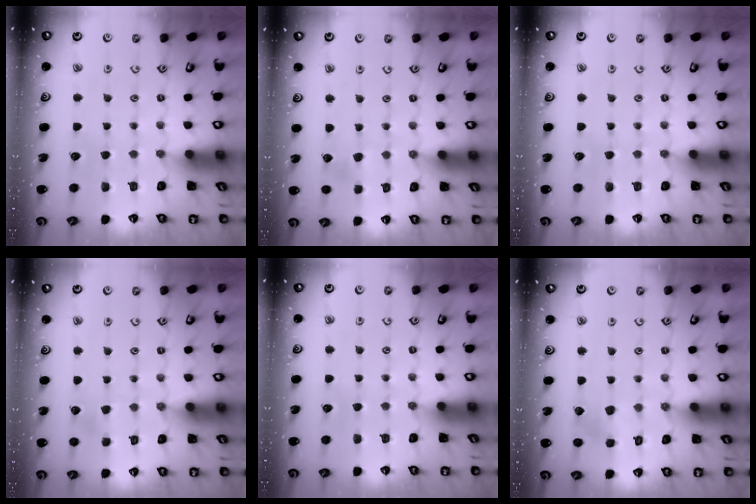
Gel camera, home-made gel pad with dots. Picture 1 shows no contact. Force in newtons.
{"total": 1.8, "press": 1.7, "slide": 0.4}
{"total": 0.0}
{"total": 1.6, "press": 1.6, "slide": 0.0}
{"total": 0.0}
{"total": 3.3, "press": 3.3, "slide": 0.5}